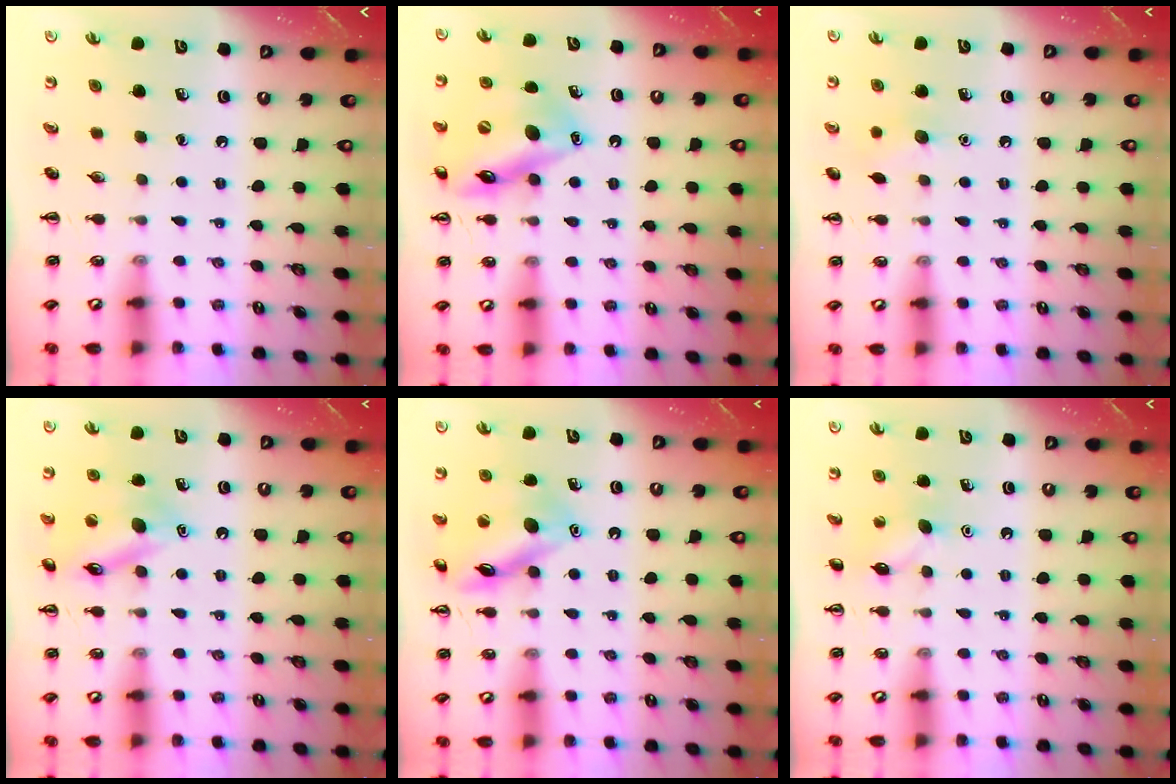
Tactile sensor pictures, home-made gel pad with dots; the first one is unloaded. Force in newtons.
{"total": 15.5, "press": 15.3, "slide": 2.5}
{"total": 6.5, "press": 6.3, "slide": 1.7}
{"total": 13.9, "press": 13.8, "slide": 1.3}
{"total": 13.6, "press": 13.6, "slide": 1.2}
{"total": 6.6, "press": 6.4, "slide": 1.7}